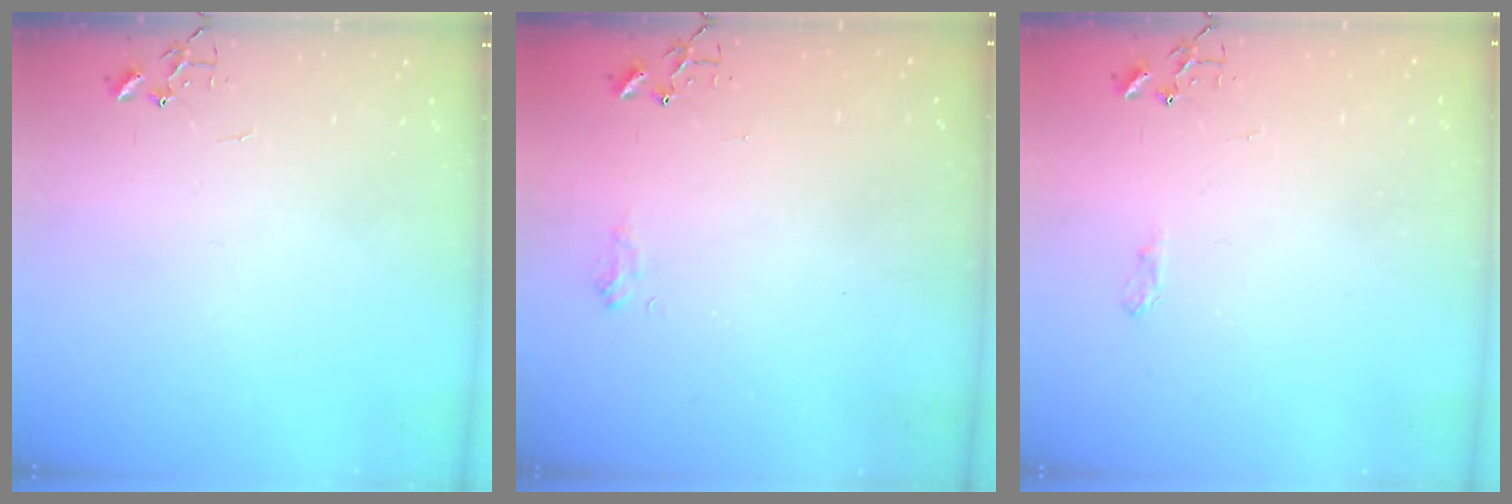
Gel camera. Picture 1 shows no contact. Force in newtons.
{"total": 6.9, "press": 6.9, "slide": 0.7}
{"total": 6.8, "press": 6.8, "slide": 0.6}